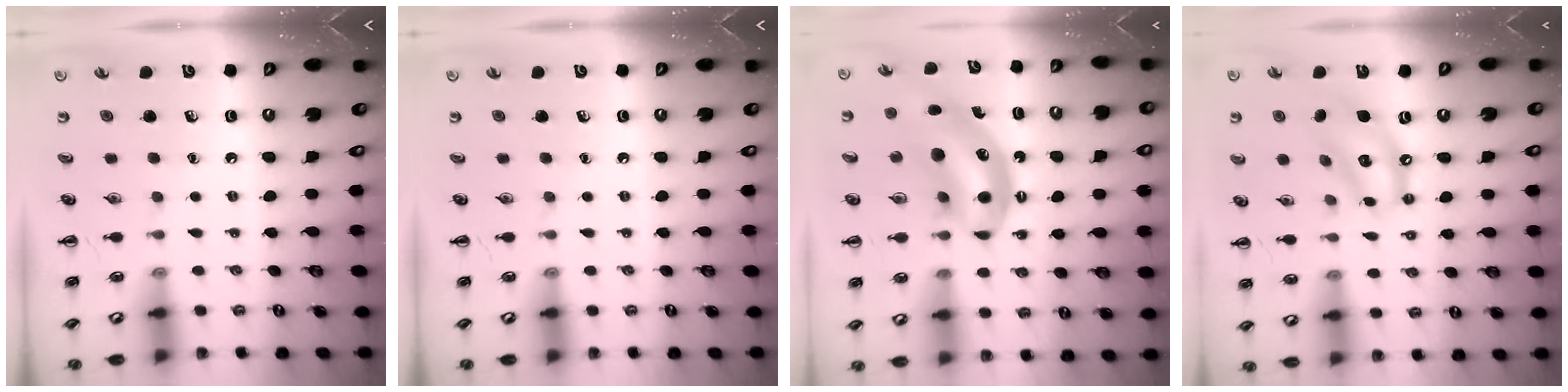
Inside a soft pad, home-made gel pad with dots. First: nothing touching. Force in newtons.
{"total": 0.0}
{"total": 11.9, "press": 11.5, "slide": 3.2}
{"total": 12.3, "press": 11.9, "slide": 3.1}